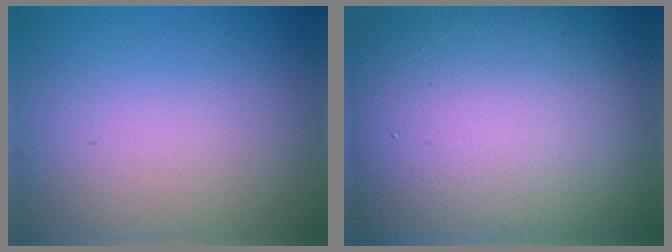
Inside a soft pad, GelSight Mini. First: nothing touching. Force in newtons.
{"total": 21.1, "press": 21.1, "slide": 0.8}